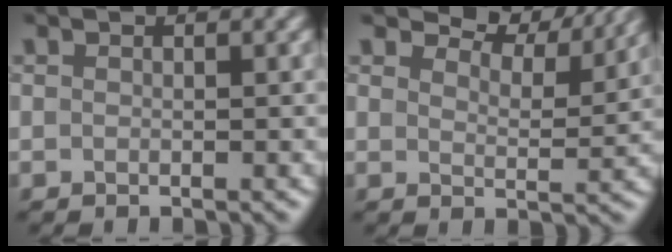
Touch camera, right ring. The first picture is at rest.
{"total": 5.3, "force": [4.8, 1.3, 1.9], "torque": [-0.037, 0.004, 0.064]}